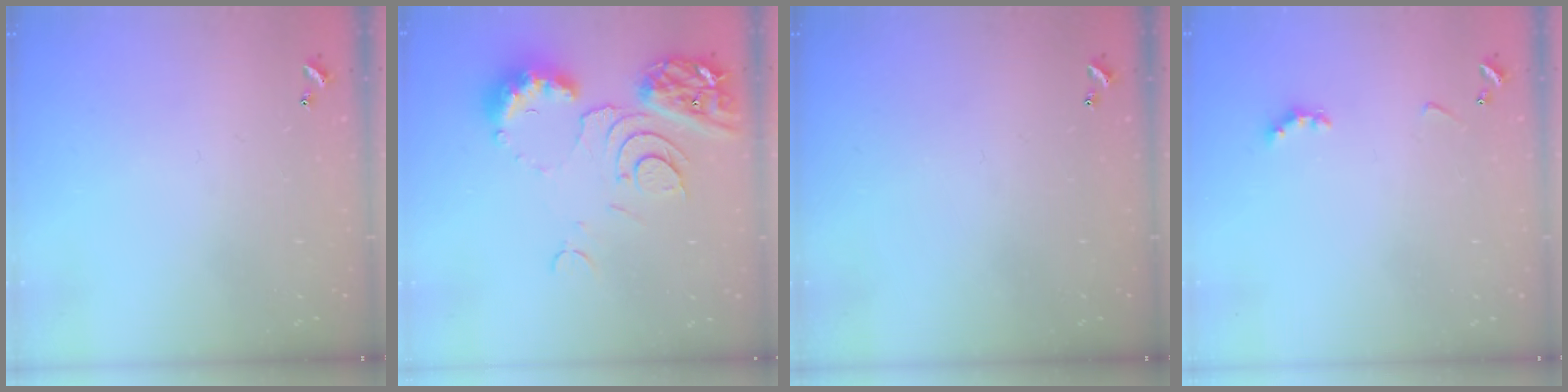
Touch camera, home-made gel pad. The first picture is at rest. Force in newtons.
{"total": 11.1, "press": 11.0, "slide": 1.3}
{"total": 0.0}
{"total": 2.9, "press": 2.8, "slide": 0.6}